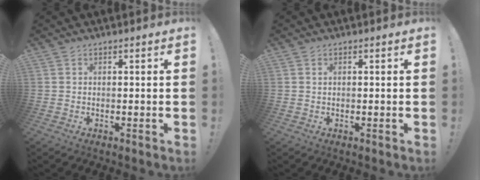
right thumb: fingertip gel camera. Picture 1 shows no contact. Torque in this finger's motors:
{"motor_torque": [-0.23, -0.03, -0.26, 0.22, 0.00]}